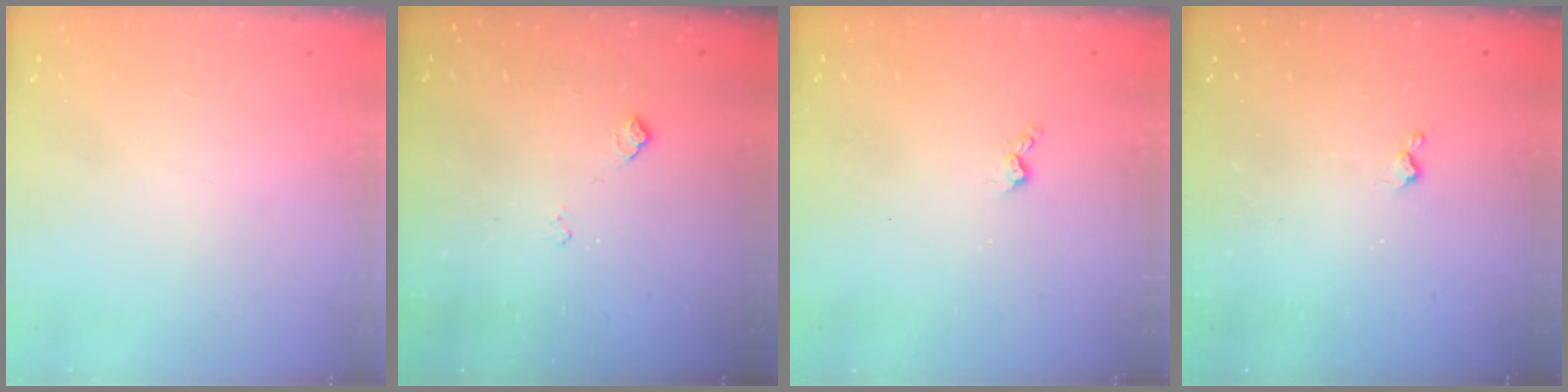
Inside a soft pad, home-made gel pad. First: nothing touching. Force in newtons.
{"total": 6.6, "press": 6.5, "slide": 0.9}
{"total": 3.4, "press": 3.4, "slide": 0.6}
{"total": 3.7, "press": 3.6, "slide": 0.7}